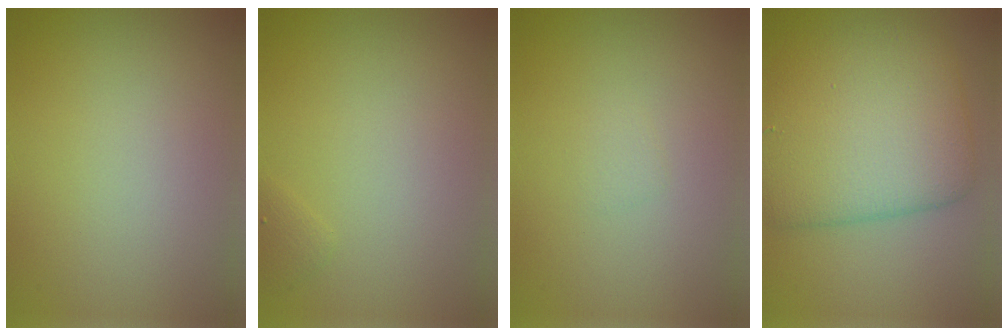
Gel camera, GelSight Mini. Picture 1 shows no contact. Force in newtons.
{"total": 0.6, "press": 0.6, "slide": 0.1}
{"total": 0.6, "press": 0.6, "slide": 0.0}
{"total": 8.7, "press": 8.7, "slide": 0.2}